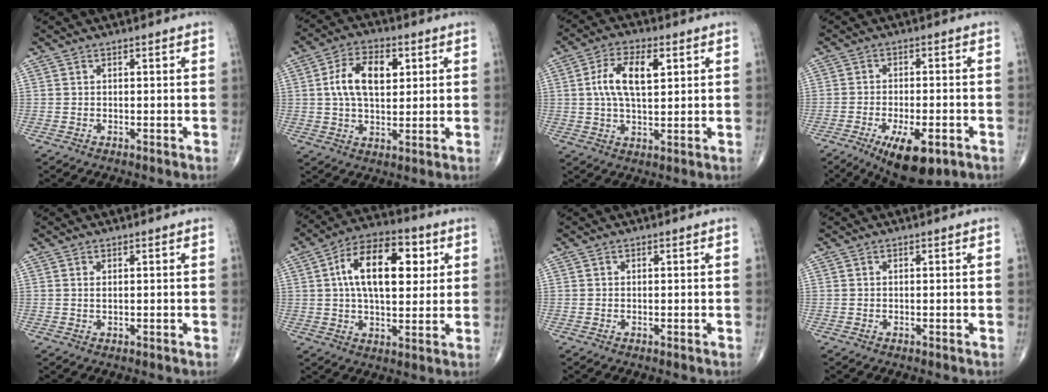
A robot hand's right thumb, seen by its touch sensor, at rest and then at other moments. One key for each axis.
{"total": 10.7, "fx": 2.4, "fy": 6.1, "fz": 8.4, "tx": -0.137, "ty": 0.004, "tz": 0.039}
{"total": 9.8, "fx": 2.4, "fy": 4.6, "fz": 8.3, "tx": -0.153, "ty": 0.004, "tz": 0.041}
{"total": 11.0, "fx": -5.4, "fy": 4.1, "fz": 8.6, "tx": -0.130, "ty": 0.003, "tz": -0.077}
{"total": 0.8, "fx": 0.3, "fy": 0.3, "fz": 0.7, "tx": -0.014, "ty": -0.001, "tz": 0.006}
{"total": 16.7, "fx": 3.9, "fy": 8.7, "fz": 13.7, "tx": -0.202, "ty": 0.011, "tz": 0.058}
{"total": 0.0}
{"total": 0.0}